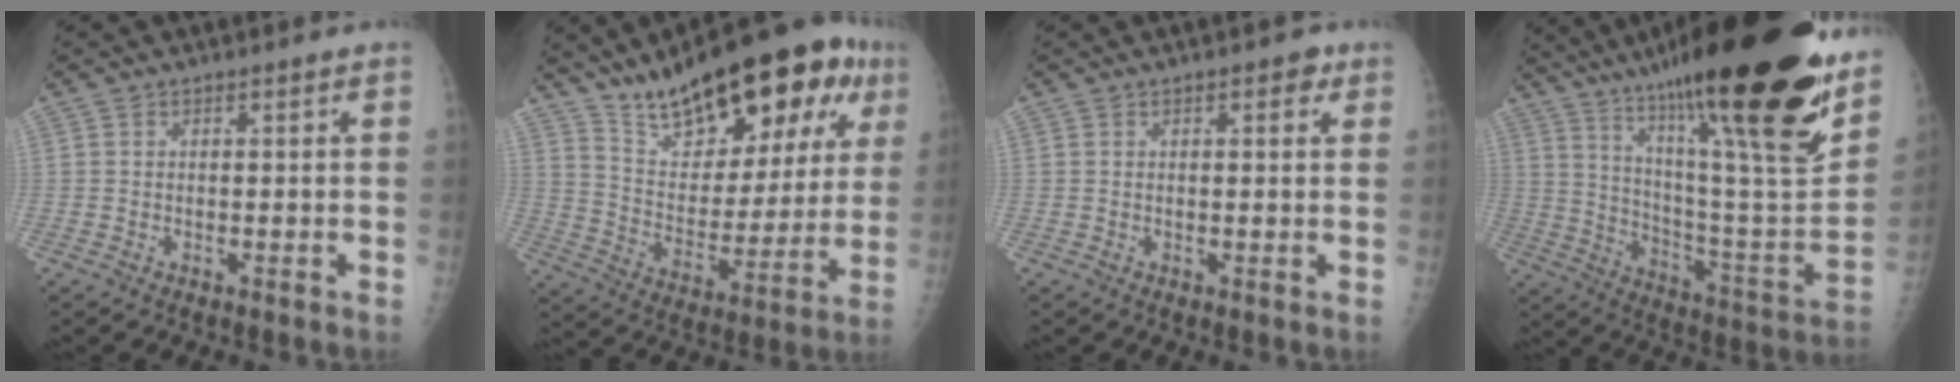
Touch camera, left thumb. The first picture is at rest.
{"total": 25.1, "force": [15.1, 10.1, 17.4], "torque": [-0.219, -0.040, 0.240]}
{"total": 2.6, "force": [1.0, 1.3, 2.0], "torque": [-0.014, 0.001, 0.008]}
{"total": 37.2, "force": [23.0, 6.7, 28.5], "torque": [-0.367, -0.056, 0.364]}